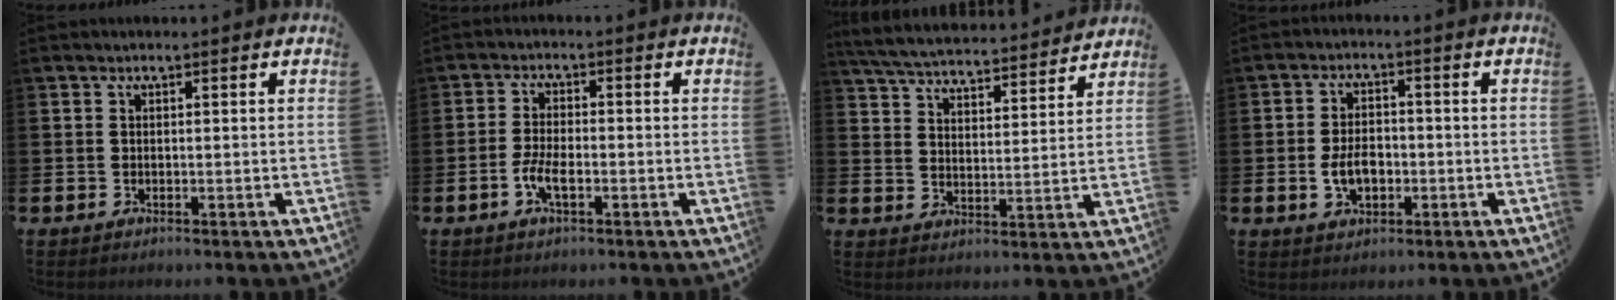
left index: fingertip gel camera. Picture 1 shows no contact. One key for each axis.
{"total": 3.4, "fx": -1.2, "fy": 1.2, "fz": 2.9, "tx": -0.059, "ty": 0.003, "tz": -0.023}
{"total": 5.6, "fx": 5.5, "fy": 0.7, "fz": 1.0, "tx": -0.045, "ty": -0.044, "tz": 0.094}
{"total": 4.2, "fx": -1.0, "fy": 2.7, "fz": 3.1, "tx": -0.044, "ty": 0.000, "tz": -0.021}